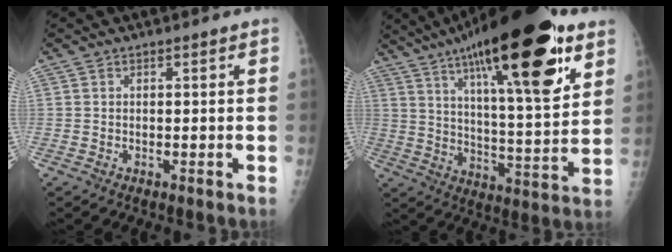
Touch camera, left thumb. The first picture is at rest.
{"total": 28.4, "force": [15.3, 7.6, 22.7], "torque": [-0.343, -0.033, 0.239]}